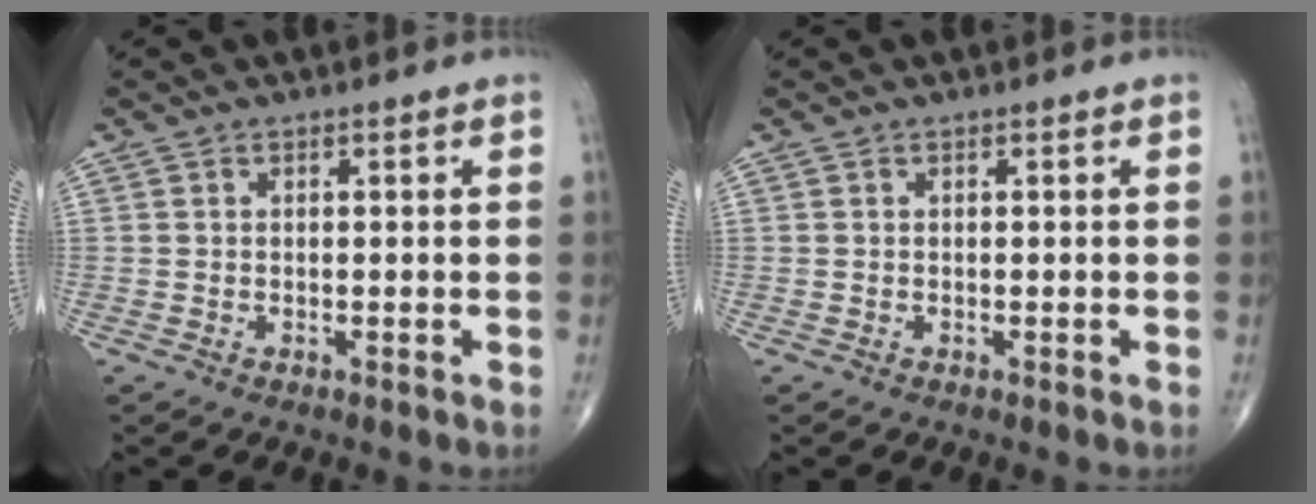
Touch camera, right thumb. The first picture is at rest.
{"total": 0.0}